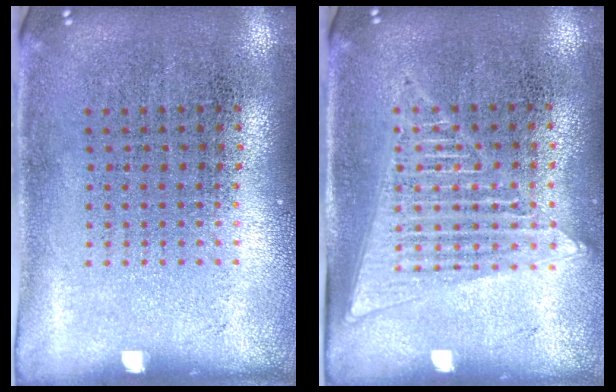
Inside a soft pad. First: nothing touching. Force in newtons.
{"total": 1.6, "press": 1.5, "slide": 0.6}